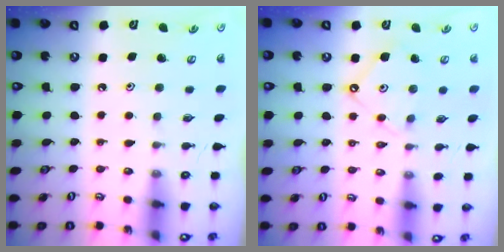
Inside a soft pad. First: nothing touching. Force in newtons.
{"total": 8.5, "press": 8.4, "slide": 0.9}